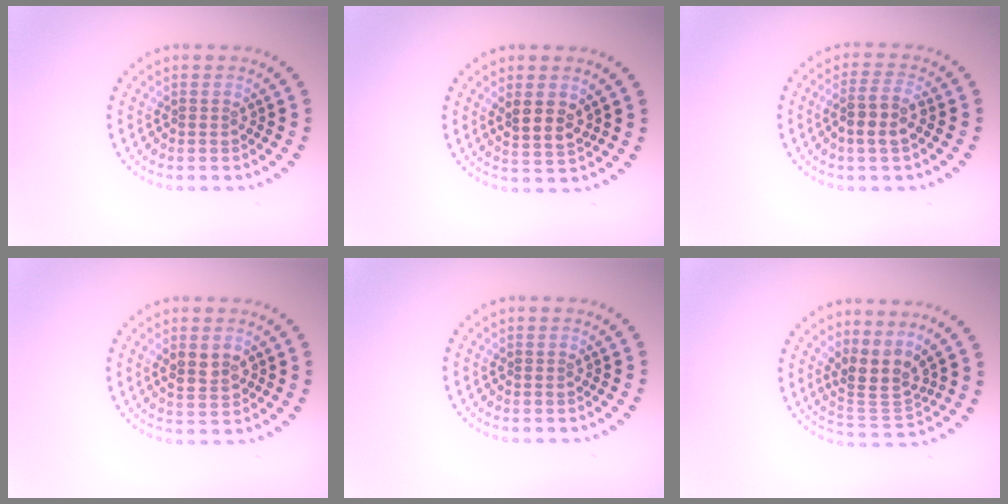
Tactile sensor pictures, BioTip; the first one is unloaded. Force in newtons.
{"total": 2.7, "press": 2.4, "slide": 1.1}
{"total": 2.7, "press": 2.5, "slide": 1.0}
{"total": 2.4, "press": 2.4, "slide": 0.3}
{"total": 0.0}
{"total": 3.6, "press": 2.7, "slide": 2.4}